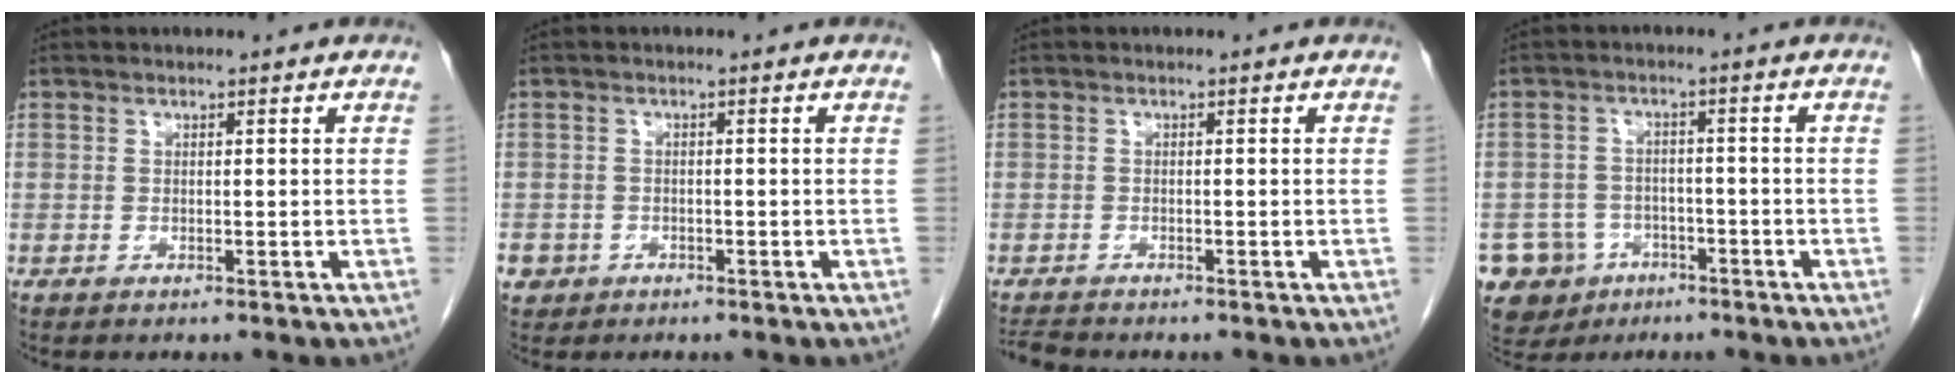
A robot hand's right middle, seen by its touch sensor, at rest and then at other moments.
{"total": 2.7, "force": [-1.4, 2.2, 0.3], "torque": [-0.003, 0.006, -0.024]}
{"total": 2.0, "force": [-2.0, 0.0, 0.3], "torque": [-0.010, -0.011, -0.033]}
{"total": 7.8, "force": [-4.0, 6.6, 1.0], "torque": [-0.028, 0.007, -0.053]}